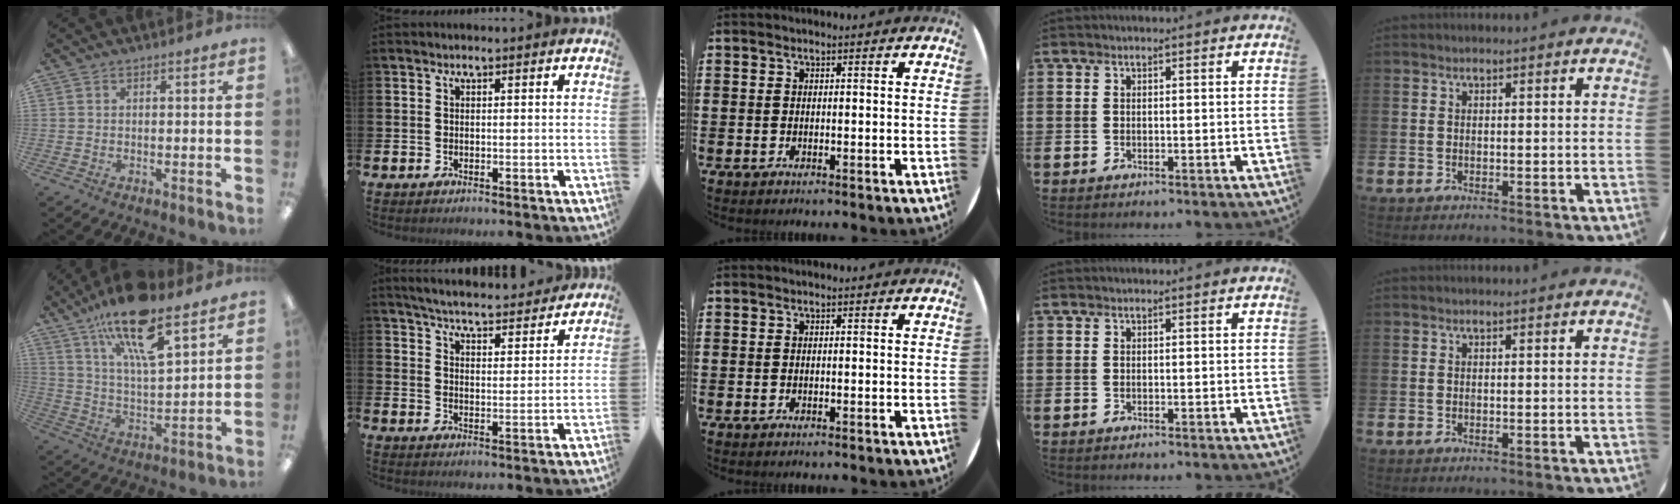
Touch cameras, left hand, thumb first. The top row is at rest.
{"thumb": {"total": 18.2, "force": [12.5, 5.5, 12.0], "torque": [-0.209, -0.063, 0.209]}, "index": {"total": 5.6, "force": [5.5, 0.5, 0.8], "torque": [-0.032, -0.042, 0.094]}}